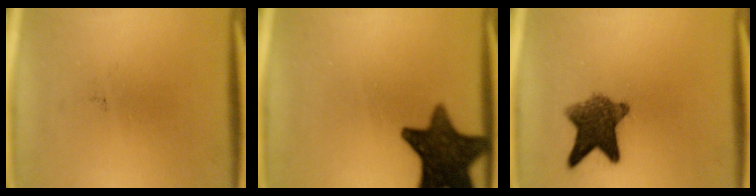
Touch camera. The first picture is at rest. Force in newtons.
{"total": 14.1}
{"total": 8.1}